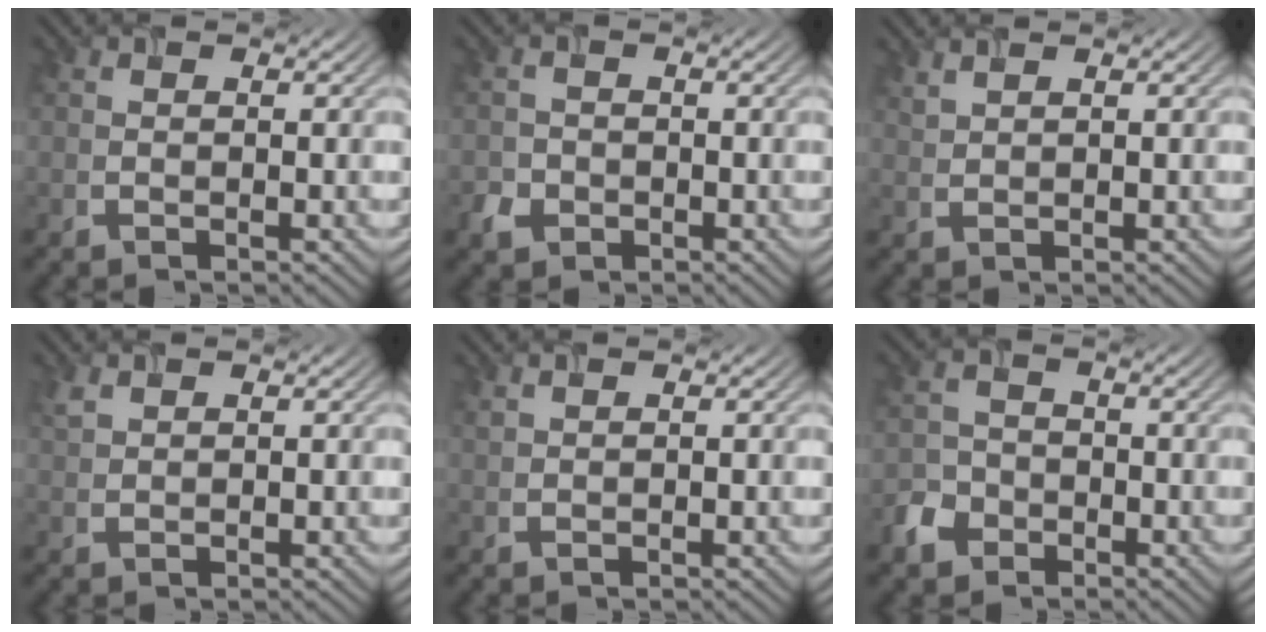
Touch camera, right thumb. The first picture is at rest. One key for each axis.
{"total": 2.3, "fx": -1.1, "fy": 1.9, "fz": 0.7, "tx": -0.015, "ty": -0.005, "tz": -0.022}
{"total": 1.5, "fx": 1.3, "fy": 0.2, "fz": 0.7, "tx": -0.020, "ty": 0.004, "tz": 0.029}
{"total": 1.4, "fx": 1.0, "fy": 0.5, "fz": 0.7, "tx": -0.024, "ty": 0.001, "tz": 0.026}
{"total": 0.8, "fx": 0.7, "fy": 0.1, "fz": 0.4, "tx": -0.016, "ty": 0.004, "tz": 0.018}
{"total": 3.8, "fx": -2.2, "fy": 2.8, "fz": 1.2, "tx": -0.030, "ty": -0.003, "tz": -0.050}